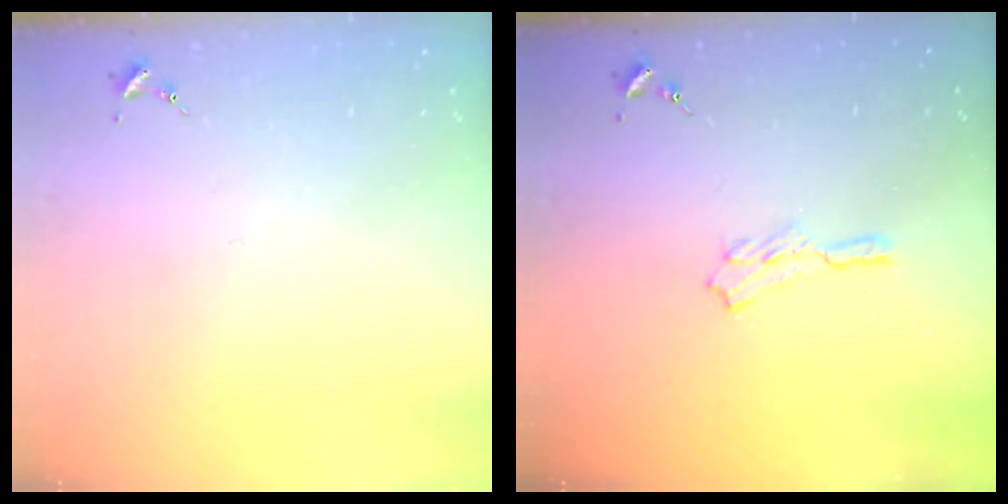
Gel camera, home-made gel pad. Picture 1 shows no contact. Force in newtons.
{"total": 5.5, "press": 5.5, "slide": 0.6}